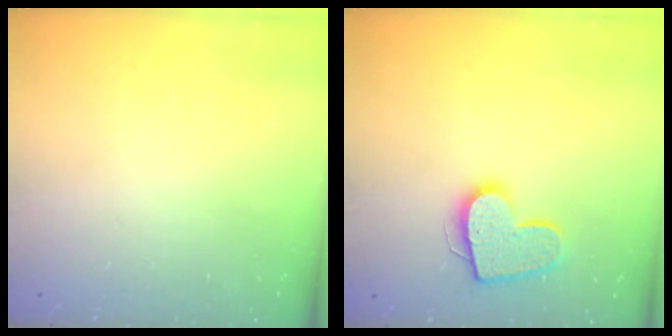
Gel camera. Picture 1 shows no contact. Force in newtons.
{"total": 13.5, "press": 13.5, "slide": 0.9}